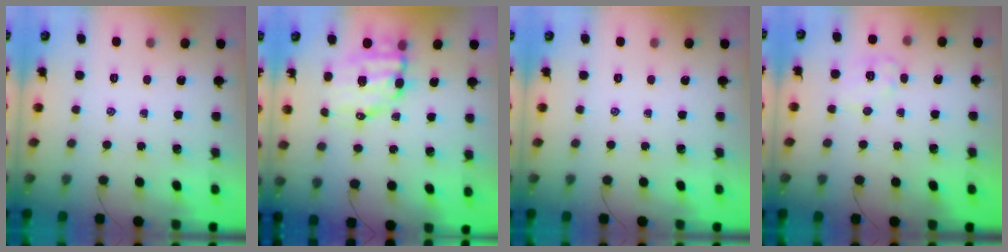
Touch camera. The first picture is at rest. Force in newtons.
{"total": 10.3, "press": 10.2, "slide": 1.8}
{"total": 0.0}
{"total": 7.1, "press": 7.1, "slide": 0.5}